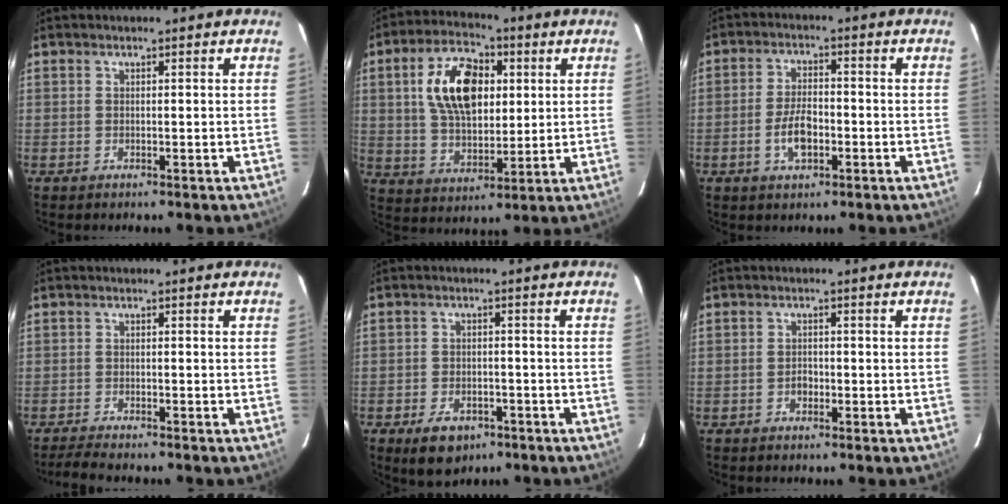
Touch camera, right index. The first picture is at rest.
{"total": 14.9, "force": [3.6, 8.9, 11.4], "torque": [-0.205, 0.023, 0.069]}
{"total": 6.4, "force": [-2.2, 3.2, 5.1], "torque": [-0.104, 0.003, -0.037]}
{"total": 4.3, "force": [-3.9, 0.3, 1.8], "torque": [-0.053, -0.010, -0.069]}
{"total": 7.8, "force": [-4.8, 4.7, 3.9], "torque": [-0.089, -0.001, -0.065]}
{"total": 1.9, "force": [-0.8, 1.4, 0.9], "torque": [-0.017, 0.006, -0.012]}